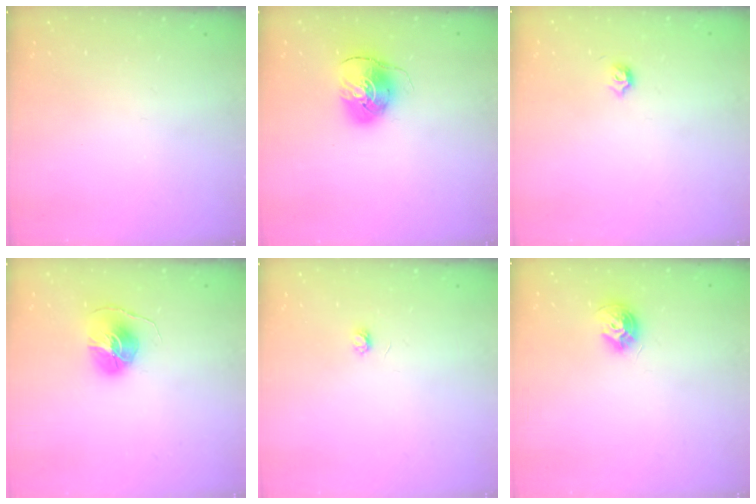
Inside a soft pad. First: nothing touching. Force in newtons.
{"total": 7.9, "press": 7.9, "slide": 0.7}
{"total": 3.5, "press": 3.5, "slide": 0.6}
{"total": 9.2, "press": 9.2, "slide": 0.4}
{"total": 2.9, "press": 2.9, "slide": 0.3}
{"total": 8.9, "press": 8.9, "slide": 0.5}